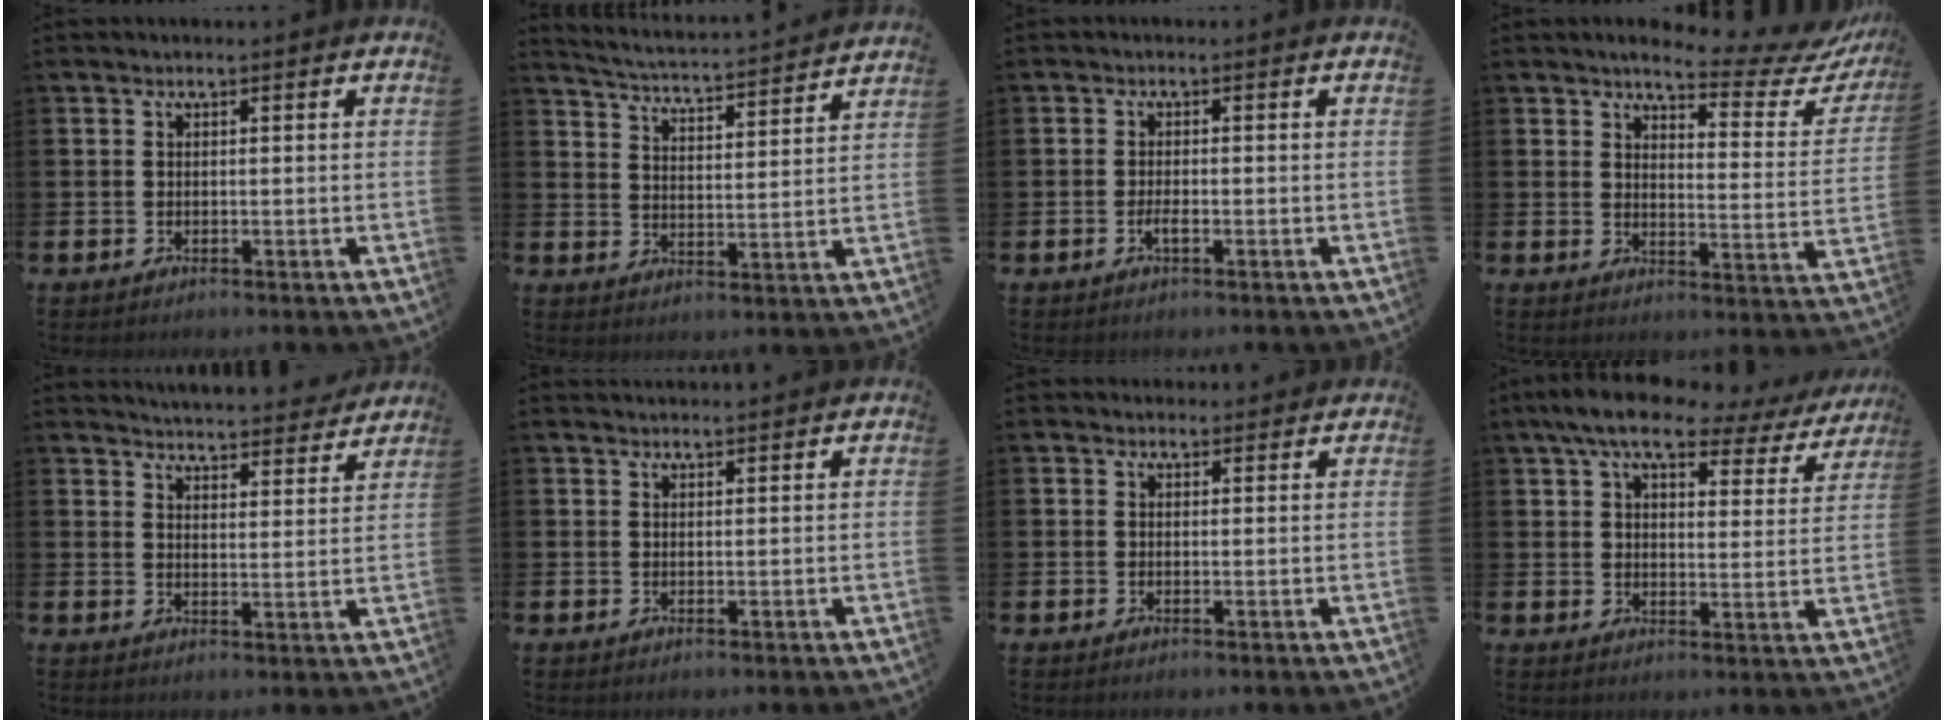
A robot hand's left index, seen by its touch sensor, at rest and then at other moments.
{"total": 4.3, "force": [4.3, -0.2, 0.6], "torque": [-0.033, -0.042, 0.069]}
{"total": 1.3, "force": [-0.6, 0.3, 1.1], "torque": [-0.029, 0.001, -0.010]}
{"total": 5.4, "force": [4.8, 1.2, 2.2], "torque": [-0.040, -0.046, 0.071]}
{"total": 4.9, "force": [4.9, 0.4, 0.0], "torque": [-0.016, -0.043, 0.085]}
{"total": 1.8, "force": [1.8, 0.2, 0.1], "torque": [0.006, -0.011, 0.030]}
{"total": 1.3, "force": [1.2, 0.6, 0.0], "torque": [0.017, -0.003, 0.018]}
{"total": 7.7, "force": [6.2, 2.5, 3.9], "torque": [-0.078, -0.029, 0.103]}